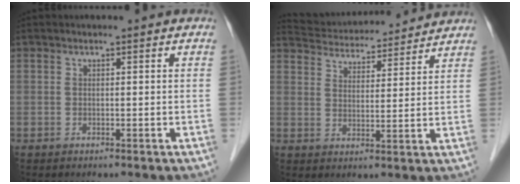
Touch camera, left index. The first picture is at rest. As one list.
[{"total": 15.4, "force": [14.7, 2.6, 3.8], "torque": [-0.065, 0.031, 0.216]}]